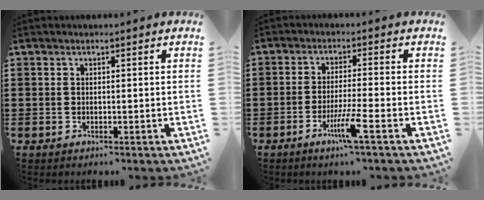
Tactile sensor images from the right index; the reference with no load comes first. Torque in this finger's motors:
{"motor_torque": [1.28, -0.46, 0.48, 0.11]}